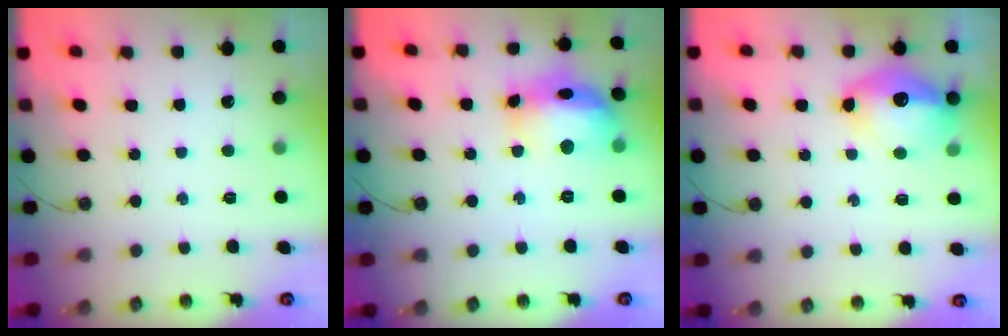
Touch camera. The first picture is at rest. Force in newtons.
{"total": 15.6, "press": 15.5, "slide": 1.7}
{"total": 13.7, "press": 13.6, "slide": 1.2}